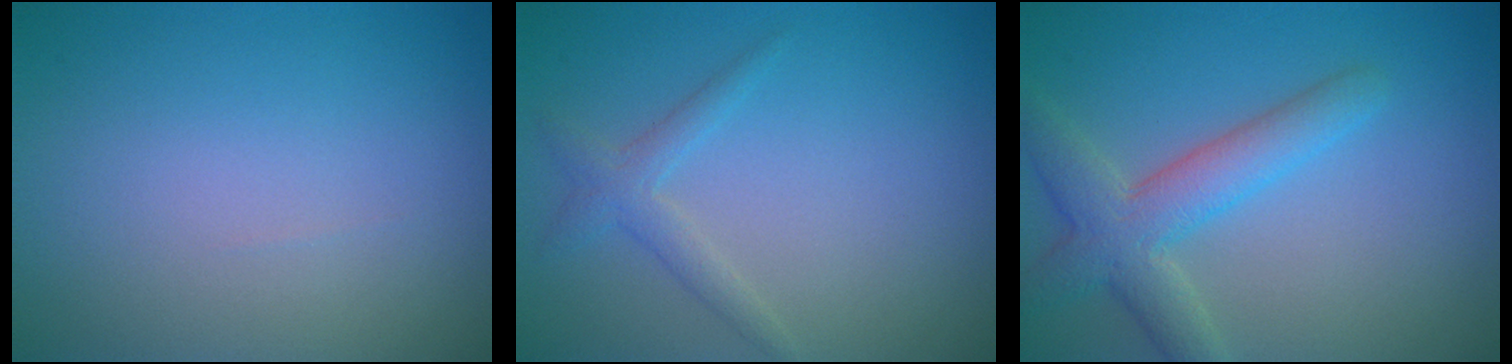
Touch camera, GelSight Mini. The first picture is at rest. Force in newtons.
{"total": 1.8, "press": 1.8, "slide": 0.1}
{"total": 4.7, "press": 4.7, "slide": 0.4}